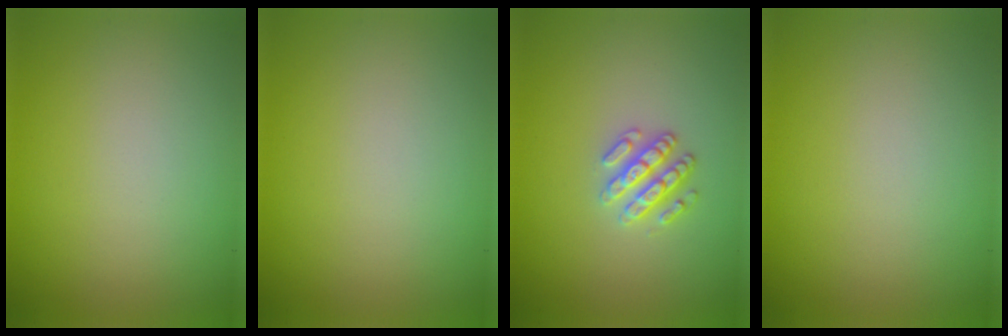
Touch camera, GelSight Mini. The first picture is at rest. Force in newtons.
{"total": 0.0}
{"total": 2.5, "press": 2.4, "slide": 0.6}
{"total": 0.0}